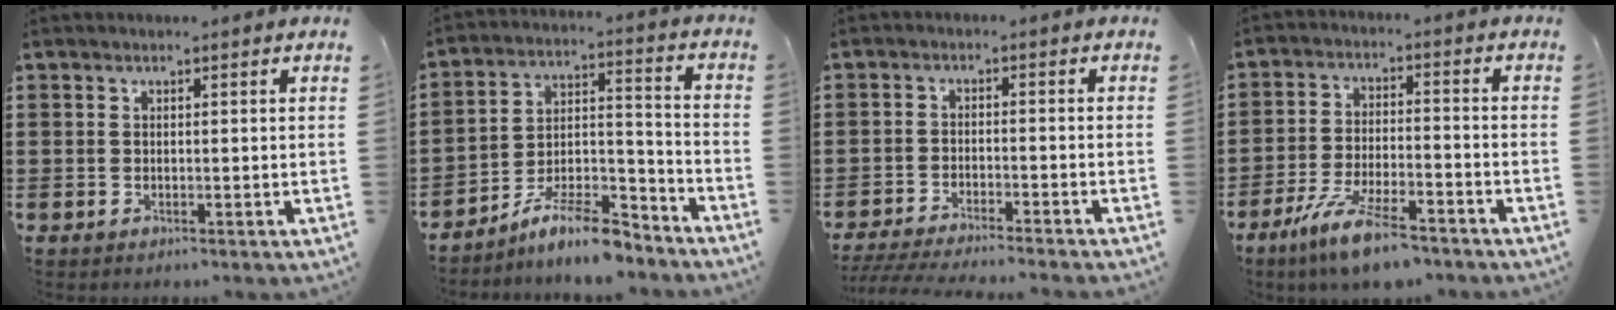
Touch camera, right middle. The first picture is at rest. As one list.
[{"total": 9.7, "force": [-8.5, 1.5, 4.5], "torque": [-0.068, 0.027, -0.159]}, {"total": 3.6, "force": [-3.5, -0.4, 1.0], "torque": [-0.022, -0.008, -0.072]}, {"total": 8.4, "force": [-6.4, 1.3, 5.2], "torque": [-0.118, -0.006, -0.125]}]